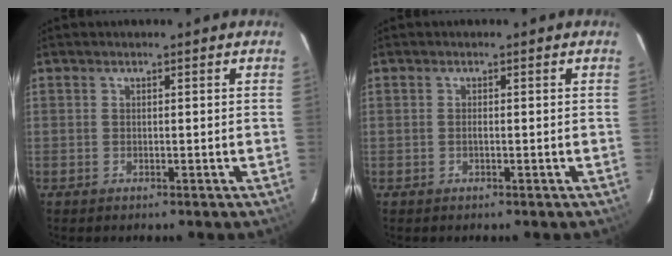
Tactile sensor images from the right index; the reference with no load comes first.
{"total": 0.6, "force": [-0.2, 0.1, 0.6], "torque": [-0.010, 0.001, -0.004]}